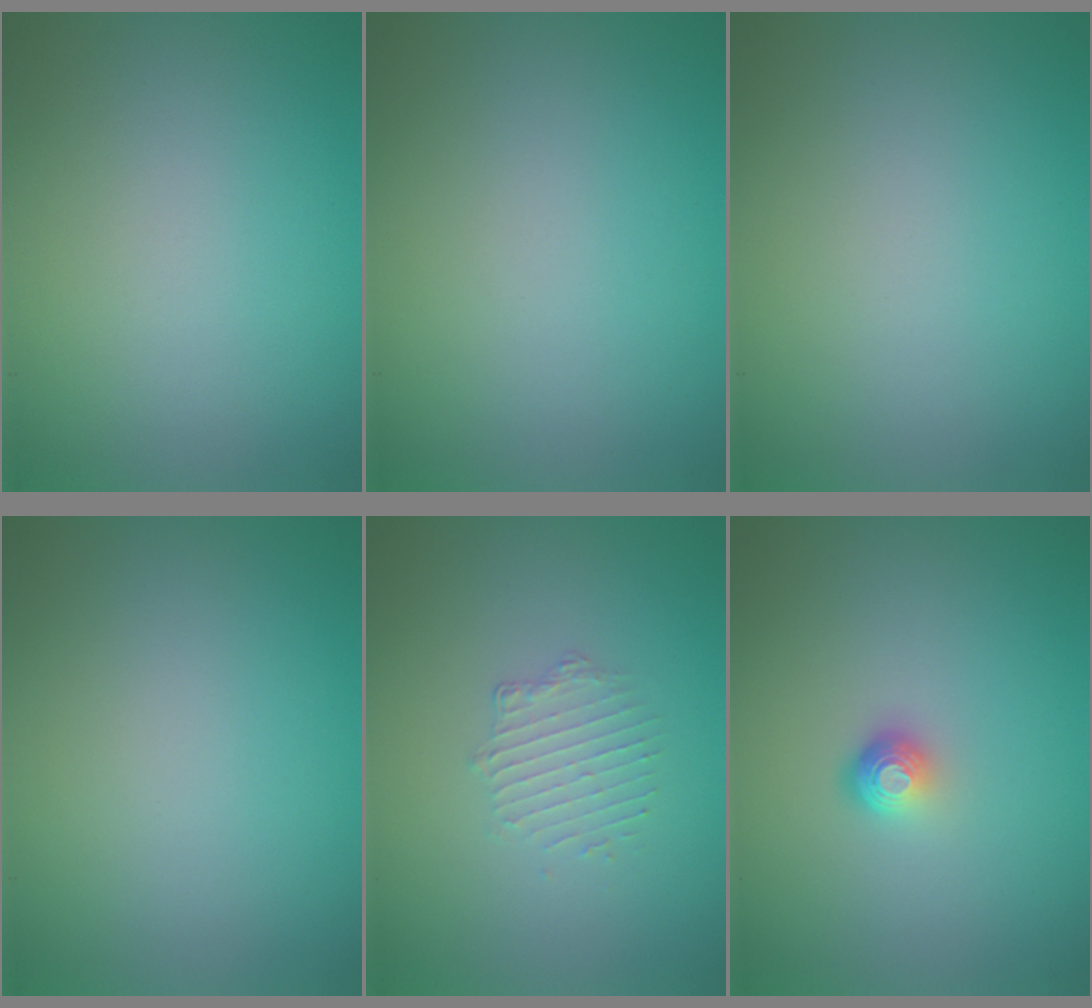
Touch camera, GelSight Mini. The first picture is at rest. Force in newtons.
{"total": 0.0}
{"total": 0.0}
{"total": 0.0}
{"total": 1.6, "press": 0.9, "slide": 1.3}
{"total": 1.8, "press": 1.2, "slide": 1.4}